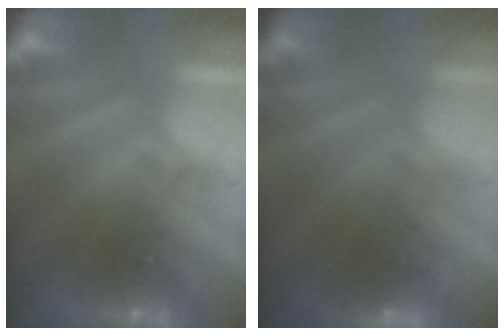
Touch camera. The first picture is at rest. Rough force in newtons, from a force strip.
{"total": 1.4}